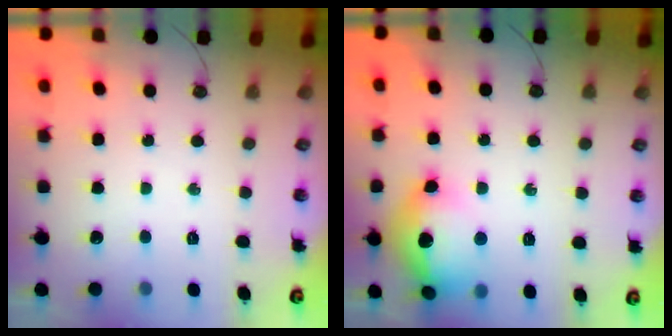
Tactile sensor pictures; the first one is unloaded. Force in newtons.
{"total": 17.9, "press": 17.3, "slide": 4.3}